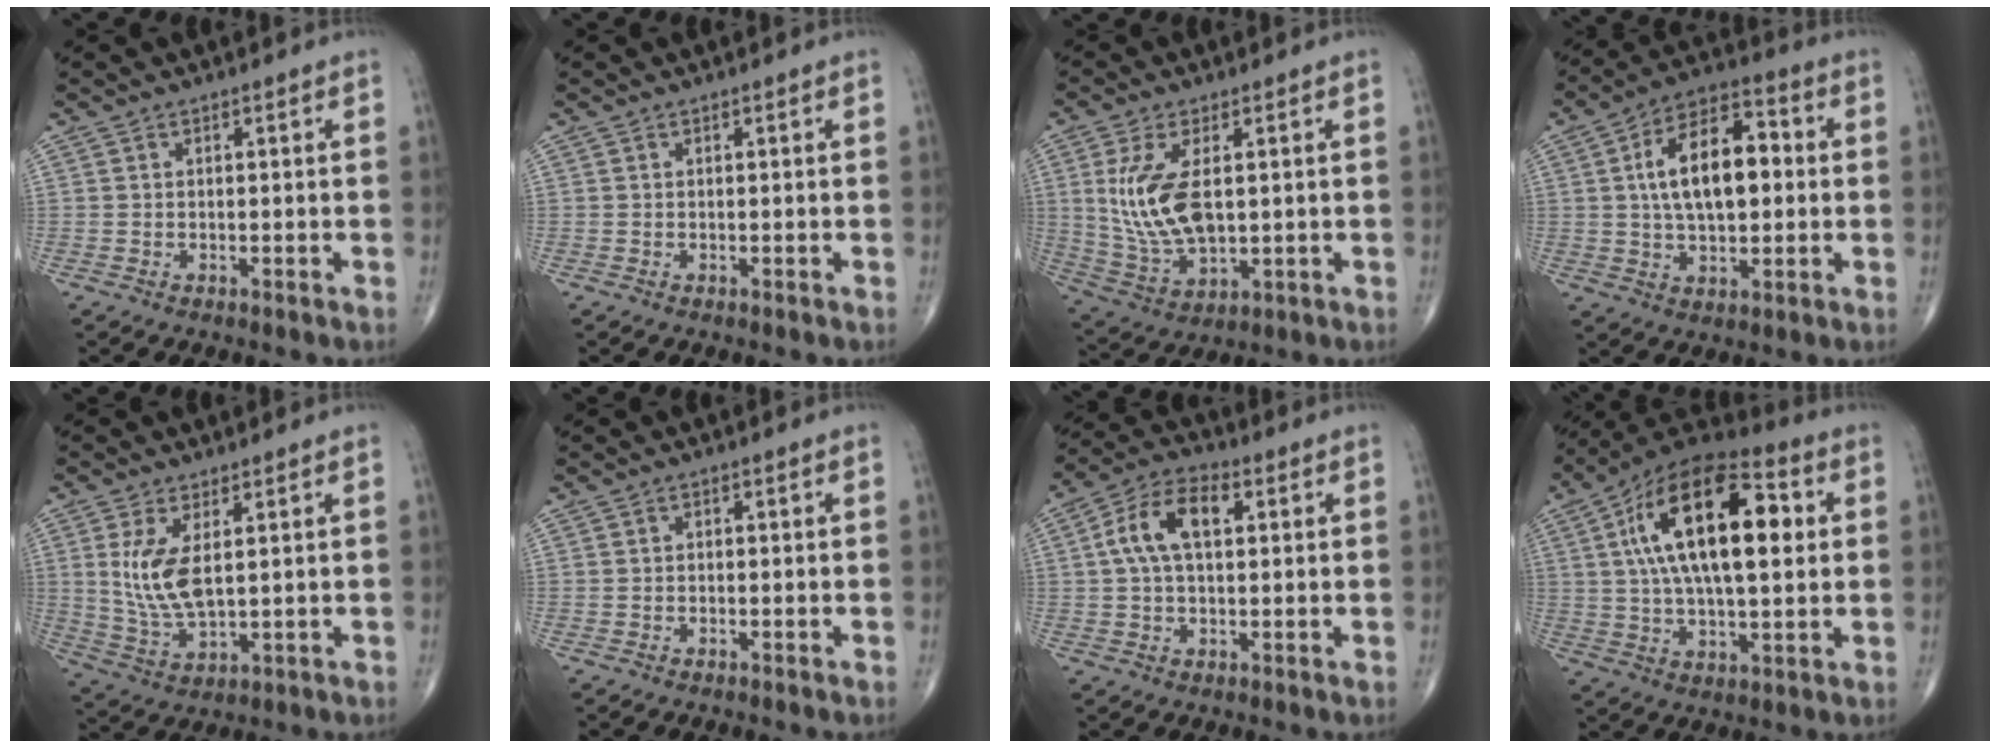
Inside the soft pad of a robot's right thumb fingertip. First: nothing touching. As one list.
[{"total": 0.0}, {"total": 13.0, "force": [1.9, 6.6, 11.1], "torque": [-0.227, -0.012, 0.049]}, {"total": 15.7, "force": [1.7, 8.4, 13.2], "torque": [-0.208, 0.021, 0.022]}, {"total": 9.2, "force": [2.0, 4.1, 7.9], "torque": [-0.163, -0.016, 0.052]}, {"total": 0.5, "force": [-0.1, 0.4, 0.3], "torque": [-0.002, 0.002, -0.006]}, {"total": 10.2, "force": [2.1, 5.6, 8.3], "torque": [-0.157, 0.026, 0.032]}, {"total": 23.7, "force": [4.9, 10.8, 20.5], "torque": [-0.346, 0.016, 0.070]}]